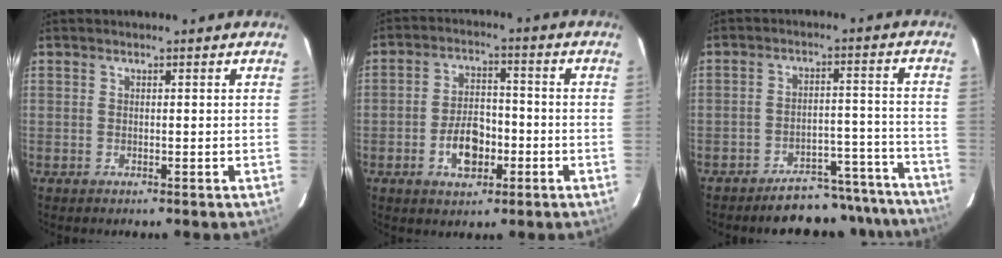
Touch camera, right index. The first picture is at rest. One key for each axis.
{"total": 8.1, "fx": -3.0, "fy": 4.9, "fz": 5.6, "tx": -0.109, "ty": 0.015, "tz": -0.042}
{"total": 15.6, "fx": -14.6, "fy": 4.5, "fz": 3.2, "tx": -0.047, "ty": 0.046, "tz": -0.174}